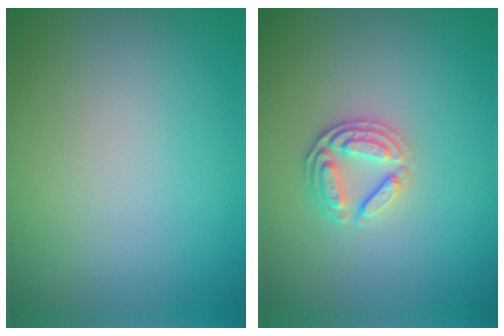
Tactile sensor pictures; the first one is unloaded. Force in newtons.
{"total": 2.6, "press": 2.4, "slide": 1.0}